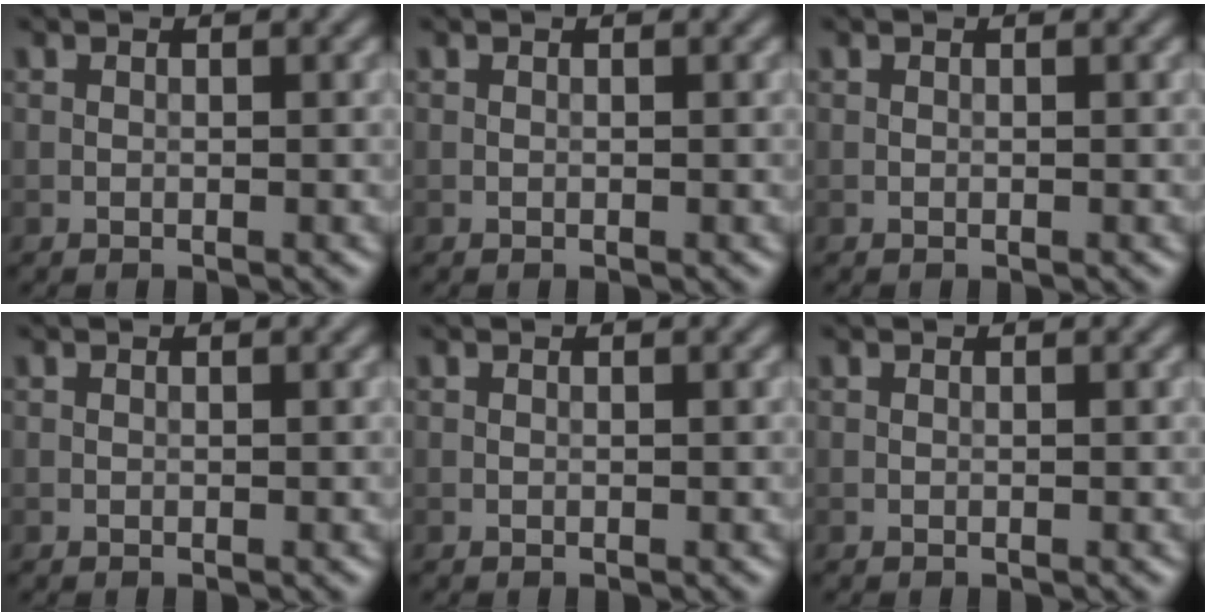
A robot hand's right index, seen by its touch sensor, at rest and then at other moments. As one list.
[{"total": 0.0}, {"total": 0.0}, {"total": 0.0}, {"total": 0.0}, {"total": 0.0}]